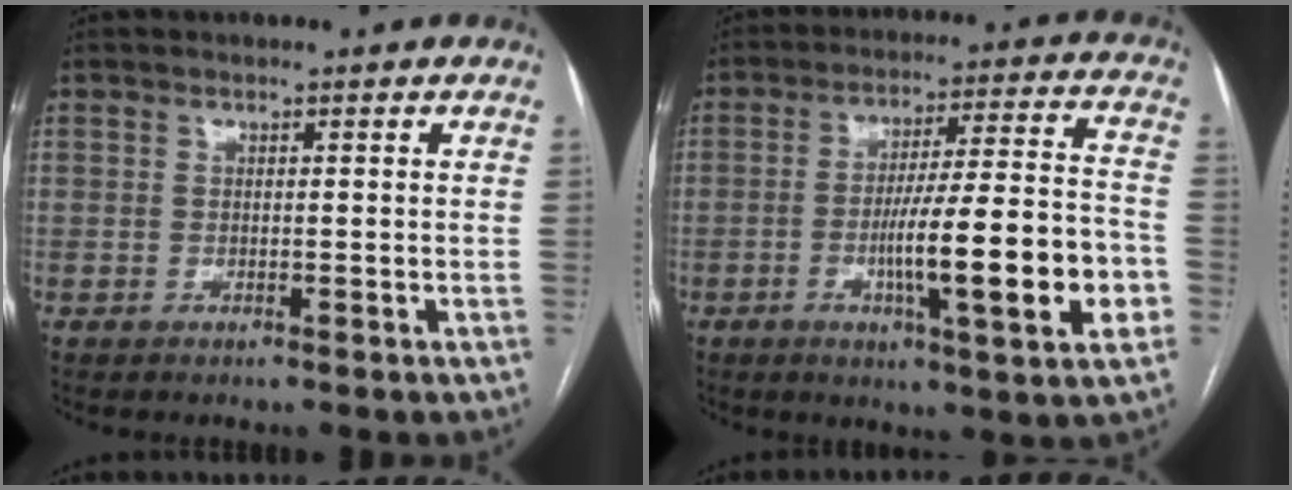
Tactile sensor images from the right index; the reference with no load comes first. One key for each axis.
{"total": 16.9, "fx": -4.5, "fy": 1.3, "fz": 16.2, "tx": -0.245, "ty": 0.002, "tz": -0.067}